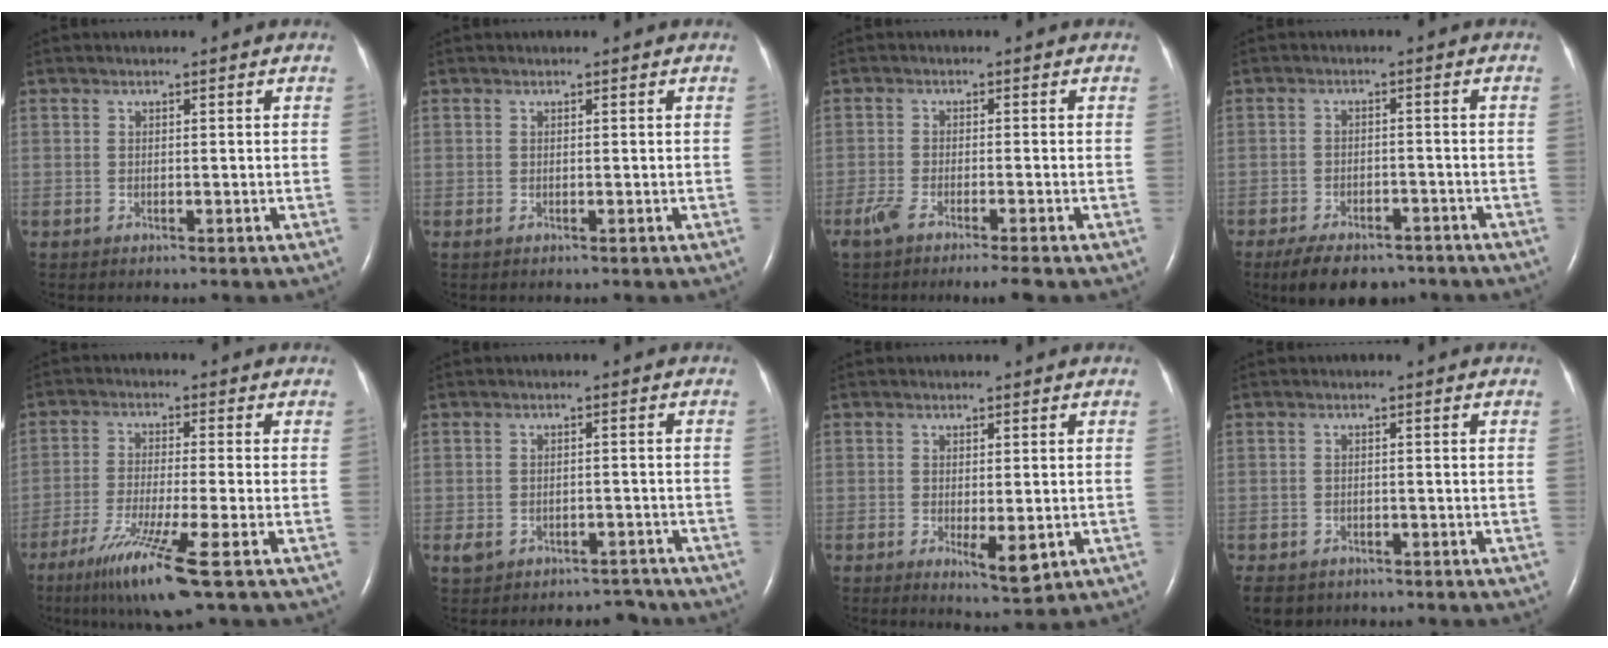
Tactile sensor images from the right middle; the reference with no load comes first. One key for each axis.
{"total": 0.0}
{"total": 5.7, "fx": -4.2, "fy": 0.1, "fz": 3.8, "tx": -0.066, "ty": -0.014, "tz": -0.071}
{"total": 9.9, "fx": -7.7, "fy": 4.2, "fz": 4.5, "tx": -0.070, "ty": -0.003, "tz": -0.116}
{"total": 10.3, "fx": -5.7, "fy": -0.7, "fz": 8.5, "tx": -0.167, "ty": -0.037, "tz": -0.103}
{"total": 4.2, "fx": -3.2, "fy": 2.5, "fz": 1.1, "tx": -0.026, "ty": 0.018, "tz": -0.043}
{"total": 4.2, "fx": -1.1, "fy": 1.1, "fz": 3.9, "tx": -0.057, "ty": -0.011, "tz": -0.009}
{"total": 6.3, "fx": -4.4, "fy": 4.2, "fz": 1.9, "tx": -0.041, "ty": -0.005, "tz": -0.059}